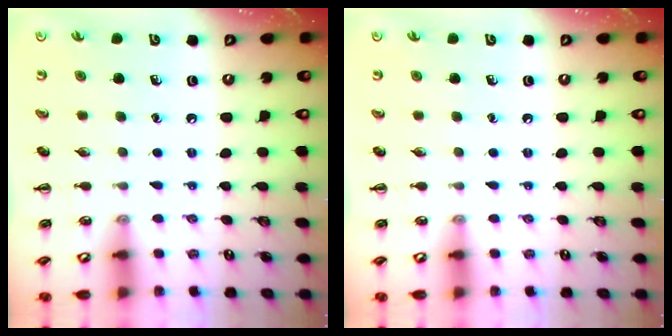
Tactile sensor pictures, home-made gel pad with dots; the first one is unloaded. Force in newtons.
{"total": 0.0}